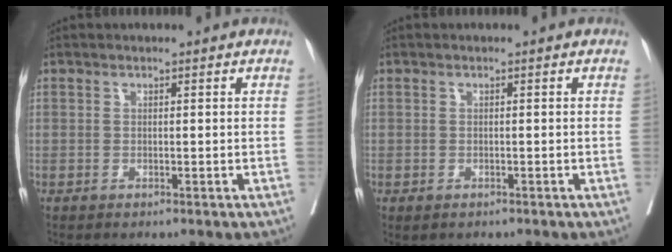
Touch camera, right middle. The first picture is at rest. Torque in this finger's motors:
{"motor_torque": [0.98, -1.16, 0.08, 0.05]}